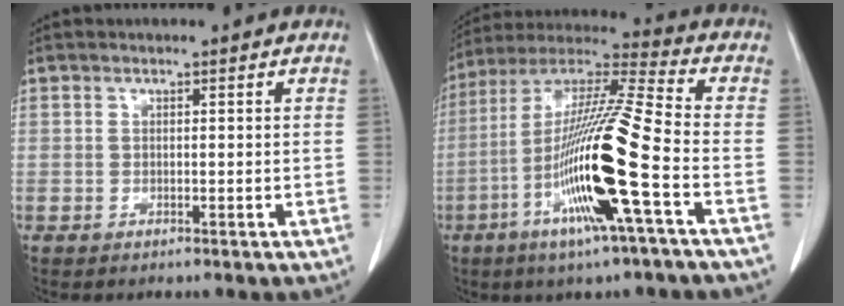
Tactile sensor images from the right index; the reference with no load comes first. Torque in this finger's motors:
{"motor_torque": [2.14, 0.00, 0.59, 0.17]}